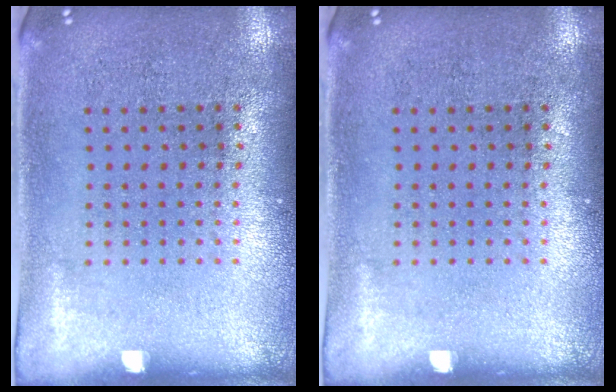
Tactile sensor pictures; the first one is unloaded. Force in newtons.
{"total": 0.0}